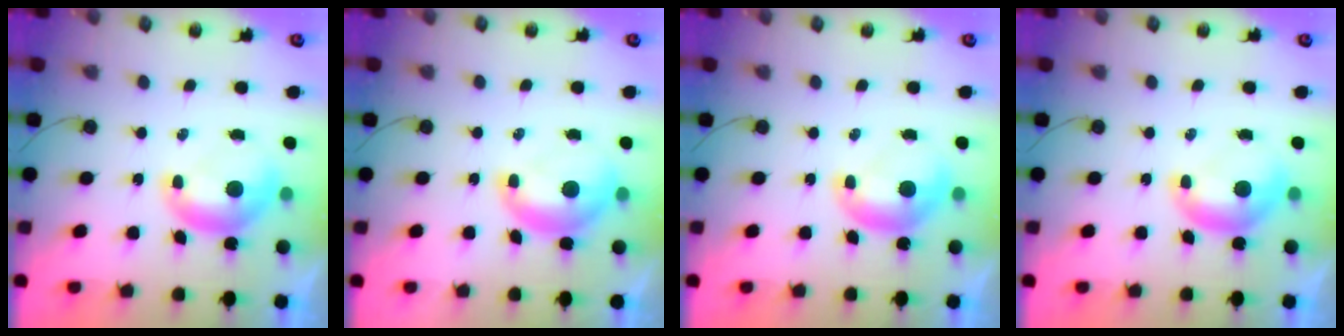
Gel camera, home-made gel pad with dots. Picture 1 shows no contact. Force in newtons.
{"total": 1.5, "press": 1.3, "slide": 0.6}
{"total": 0.0}
{"total": 0.0}